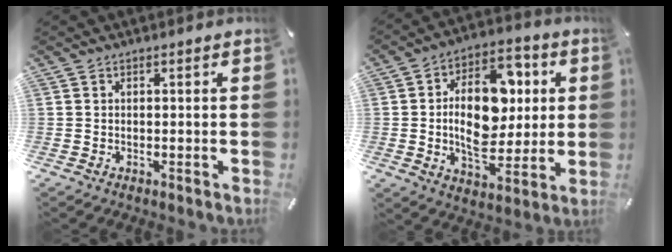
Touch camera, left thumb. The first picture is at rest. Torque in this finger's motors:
{"motor_torque": [0.81, 0.82, 0.47, -0.14, 0.21]}